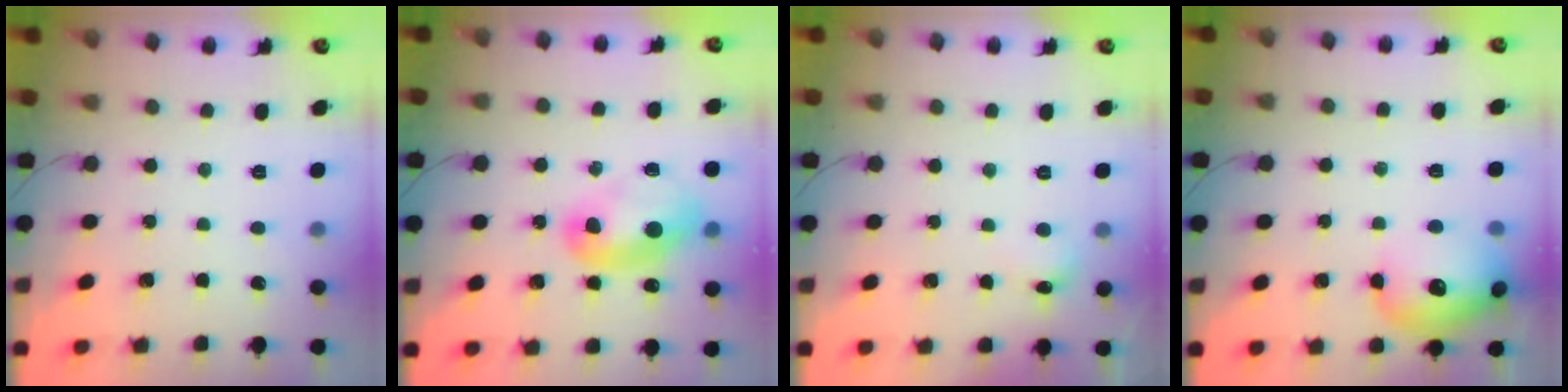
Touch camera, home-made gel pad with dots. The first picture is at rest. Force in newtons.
{"total": 11.5, "press": 11.5, "slide": 0.6}
{"total": 5.9, "press": 5.6, "slide": 1.6}
{"total": 16.0, "press": 15.9, "slide": 1.8}